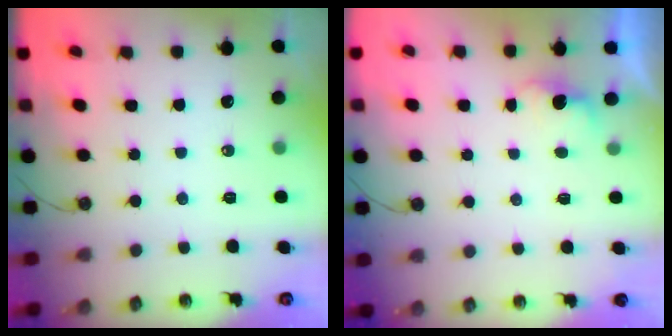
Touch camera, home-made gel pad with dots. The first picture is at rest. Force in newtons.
{"total": 1.8, "press": 1.6, "slide": 0.8}